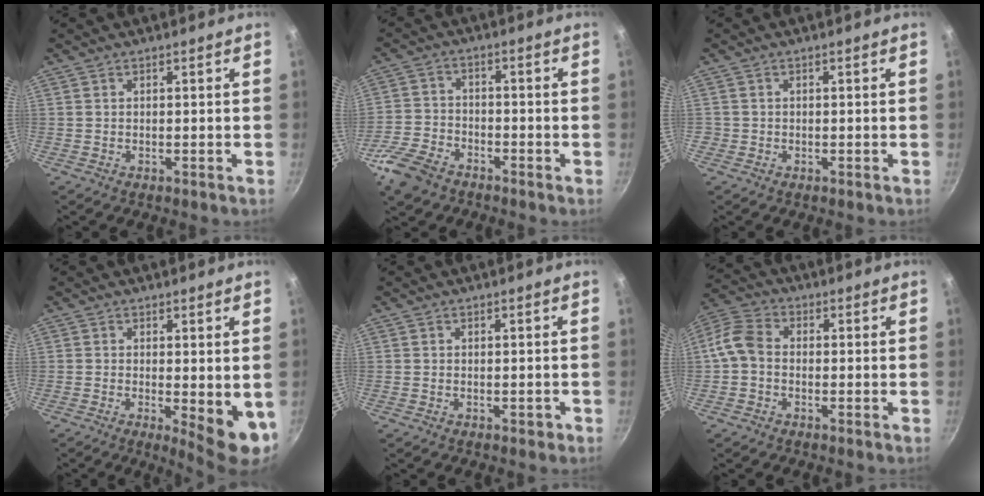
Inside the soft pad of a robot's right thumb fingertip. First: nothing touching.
{"total": 8.8, "force": [-5.7, 5.1, 4.2], "torque": [-0.081, 0.035, -0.121]}
{"total": 0.9, "force": [-0.3, 0.9, 0.1], "torque": [-0.001, 0.002, -0.006]}
{"total": 7.9, "force": [-0.9, 2.5, 7.4], "torque": [-0.091, -0.011, -0.005]}
{"total": 1.1, "force": [-0.5, 0.8, 0.6], "torque": [-0.002, 0.006, -0.005]}
{"total": 6.7, "force": [-1.0, 5.1, 4.3], "torque": [-0.084, 0.027, -0.039]}